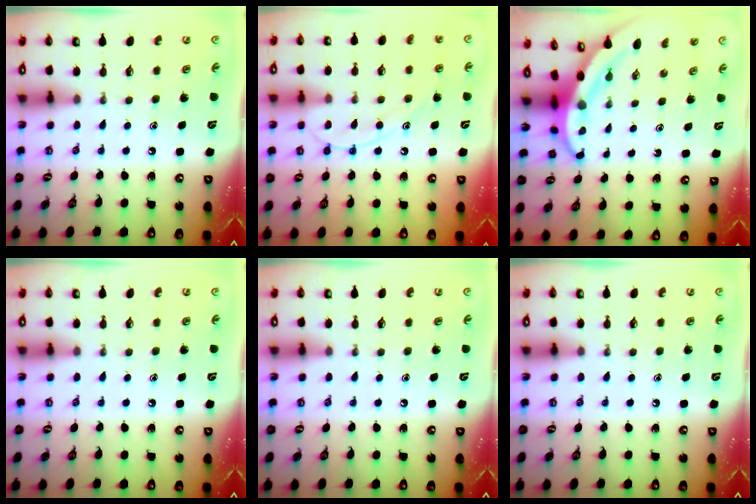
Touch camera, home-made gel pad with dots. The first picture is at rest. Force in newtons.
{"total": 11.9, "press": 11.8, "slide": 1.1}
{"total": 3.9, "press": 3.9, "slide": 0.5}
{"total": 0.0}
{"total": 0.0}
{"total": 0.0}